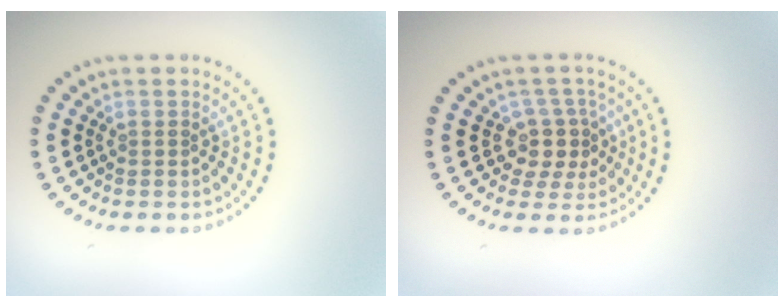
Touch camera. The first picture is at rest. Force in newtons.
{"total": 2.9, "press": 2.3, "slide": 1.8}